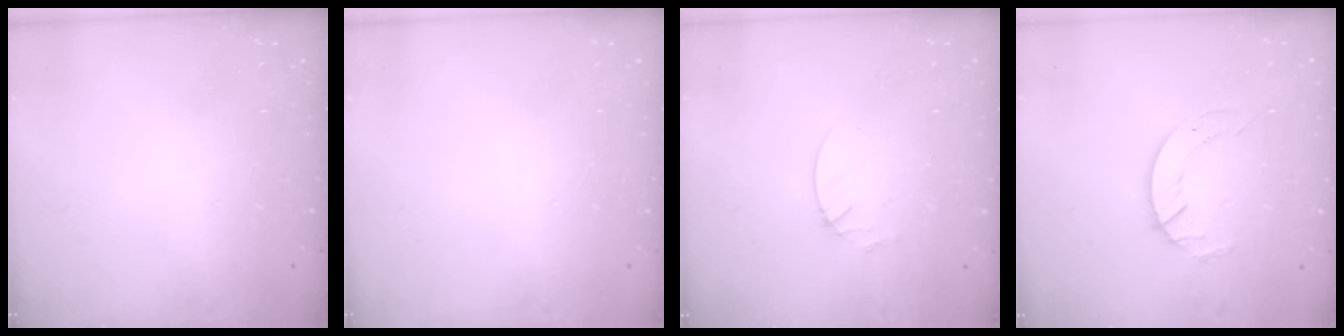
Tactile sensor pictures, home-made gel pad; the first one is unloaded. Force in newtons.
{"total": 0.0}
{"total": 2.1, "press": 2.1, "slide": 0.2}
{"total": 5.7, "press": 5.7, "slide": 0.4}